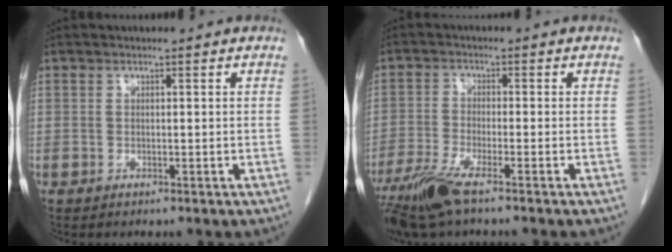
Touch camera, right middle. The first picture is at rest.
{"total": 6.8, "force": [-4.7, 0.4, 4.9], "torque": [-0.105, -0.019, -0.094]}